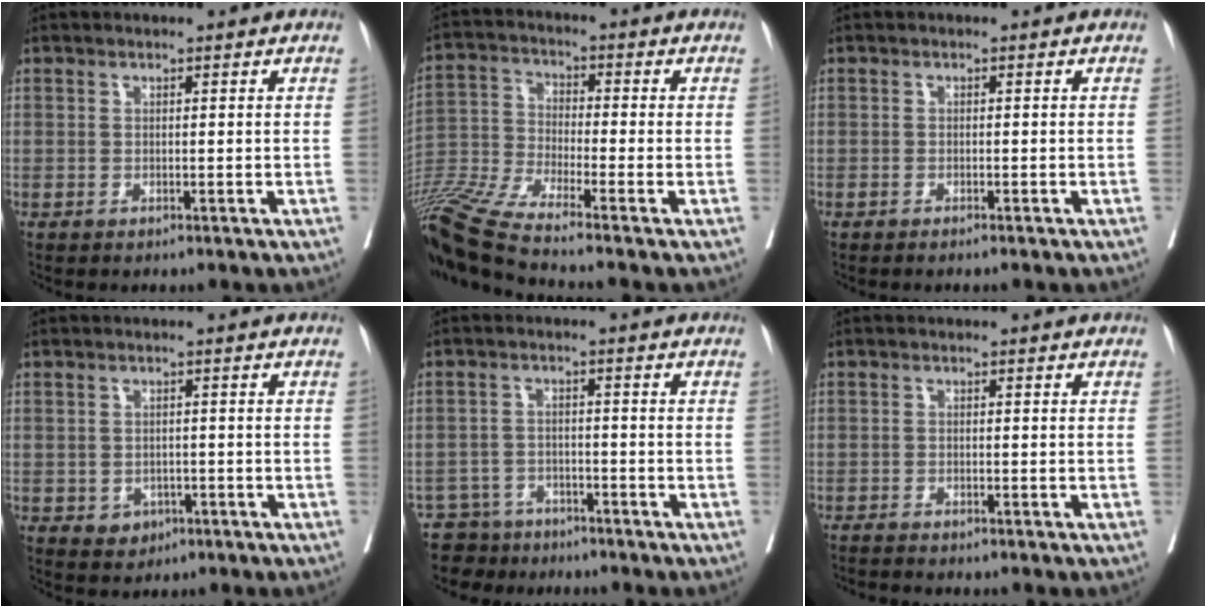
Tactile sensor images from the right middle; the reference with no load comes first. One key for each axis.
{"total": 13.4, "fx": -11.4, "fy": -1.6, "fz": 6.9, "tx": -0.151, "ty": -0.022, "tz": -0.219}
{"total": 1.4, "fx": -1.2, "fy": 0.0, "fz": 0.8, "tx": -0.013, "ty": -0.003, "tz": -0.015}
{"total": 2.7, "fx": -1.2, "fy": 2.2, "fz": 1.0, "tx": -0.009, "ty": 0.005, "tz": -0.009}
{"total": 5.4, "fx": -4.9, "fy": 2.0, "fz": -1.0, "tx": 0.020, "ty": 0.003, "tz": -0.090}
{"total": 2.2, "fx": -2.1, "fy": -0.3, "fz": 0.6, "tx": -0.013, "ty": -0.005, "tz": -0.035}